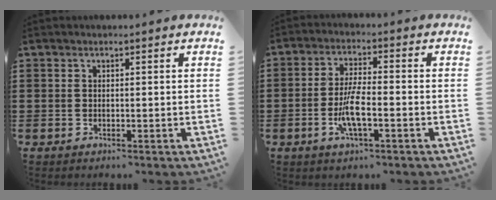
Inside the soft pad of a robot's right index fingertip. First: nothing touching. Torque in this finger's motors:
{"motor_torque": [1.99, 0.14, 0.64, 0.20]}